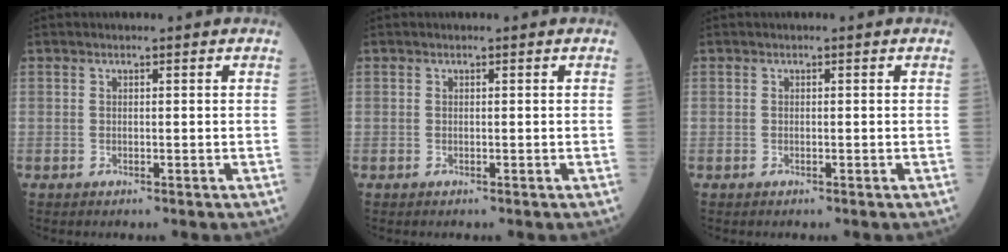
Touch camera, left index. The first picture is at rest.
{"total": 0.0}
{"total": 0.0}